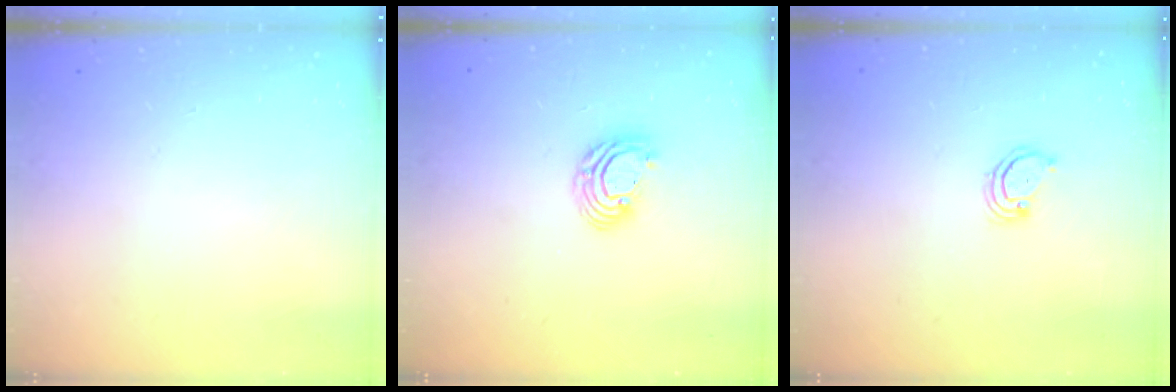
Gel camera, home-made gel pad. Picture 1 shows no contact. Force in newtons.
{"total": 7.6, "press": 7.5, "slide": 1.2}
{"total": 2.9, "press": 2.9, "slide": 0.2}